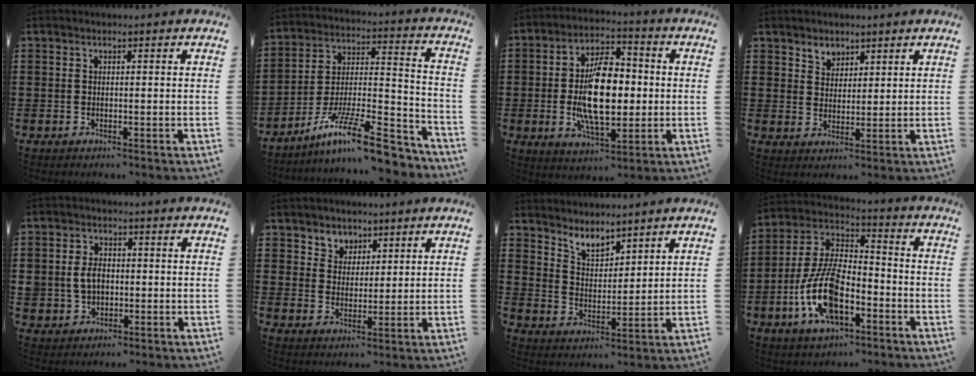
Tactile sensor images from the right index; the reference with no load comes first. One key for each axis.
{"total": 14.9, "fx": -11.2, "fy": 2.3, "fz": 9.5, "tx": -0.146, "ty": 0.032, "tz": -0.200}
{"total": 12.8, "fx": -0.6, "fy": 6.2, "fz": 11.2, "tx": -0.206, "ty": -0.004, "tz": -0.016}
{"total": 2.9, "fx": 2.4, "fy": 1.6, "fz": 0.0, "tx": -0.010, "ty": 0.007, "tz": 0.046}
{"total": 4.0, "fx": -0.2, "fy": 3.2, "fz": 2.4, "tx": -0.061, "ty": 0.007, "tz": -0.009}
{"total": 3.6, "fx": 2.7, "fy": 2.3, "fz": -0.5, "tx": -0.009, "ty": 0.003, "tz": 0.051}
{"total": 4.6, "fx": 4.4, "fy": 1.0, "fz": 1.0, "tx": -0.032, "ty": -0.012, "tz": 0.082}
{"total": 12.1, "fx": -4.9, "fy": 5.8, "fz": 9.4, "tx": -0.223, "ty": 0.001, "tz": -0.098}